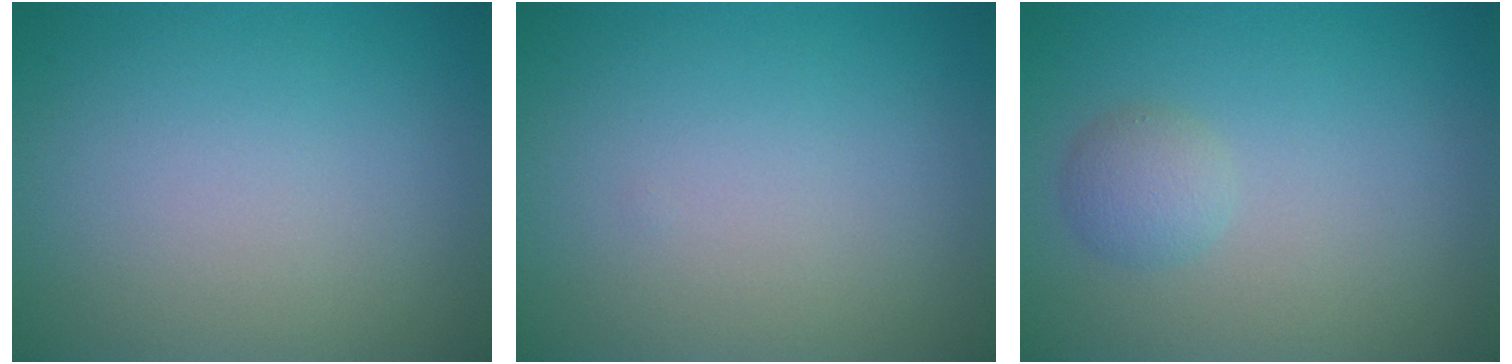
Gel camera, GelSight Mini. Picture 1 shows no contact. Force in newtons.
{"total": 0.0}
{"total": 1.7, "press": 1.7, "slide": 0.0}